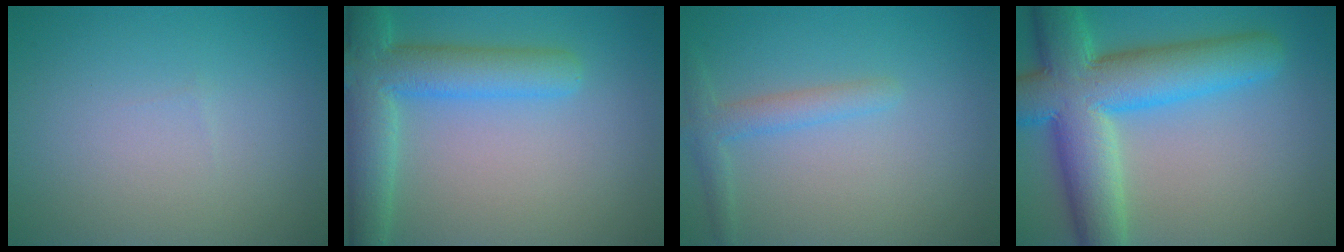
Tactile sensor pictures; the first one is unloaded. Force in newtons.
{"total": 6.8, "press": 6.8, "slide": 0.5}
{"total": 2.1, "press": 2.1, "slide": 0.2}
{"total": 11.2, "press": 11.2, "slide": 0.4}